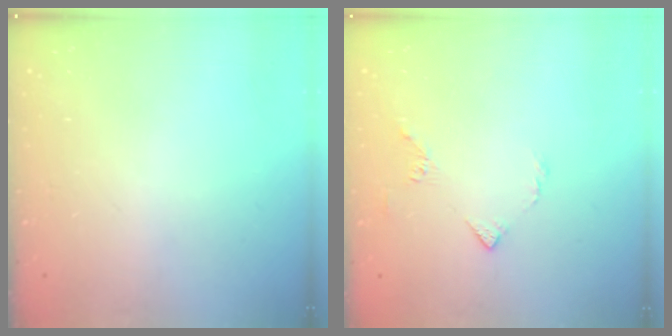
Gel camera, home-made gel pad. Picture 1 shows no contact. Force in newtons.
{"total": 4.8, "press": 4.7, "slide": 0.9}